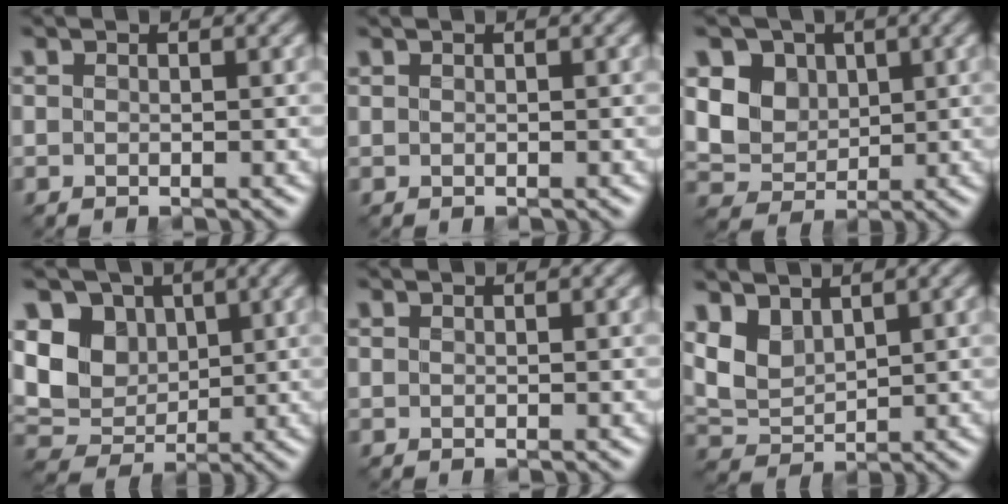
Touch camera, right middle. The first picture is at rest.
{"total": 0.0}
{"total": 5.6, "force": [1.8, 4.7, 2.6], "torque": [-0.067, -0.006, 0.030]}
{"total": 6.7, "force": [1.7, 5.5, 3.4], "torque": [-0.077, 0.001, 0.015]}
{"total": 0.0}
{"total": 3.9, "force": [2.1, 2.3, 2.3], "torque": [-0.058, -0.005, 0.043]}